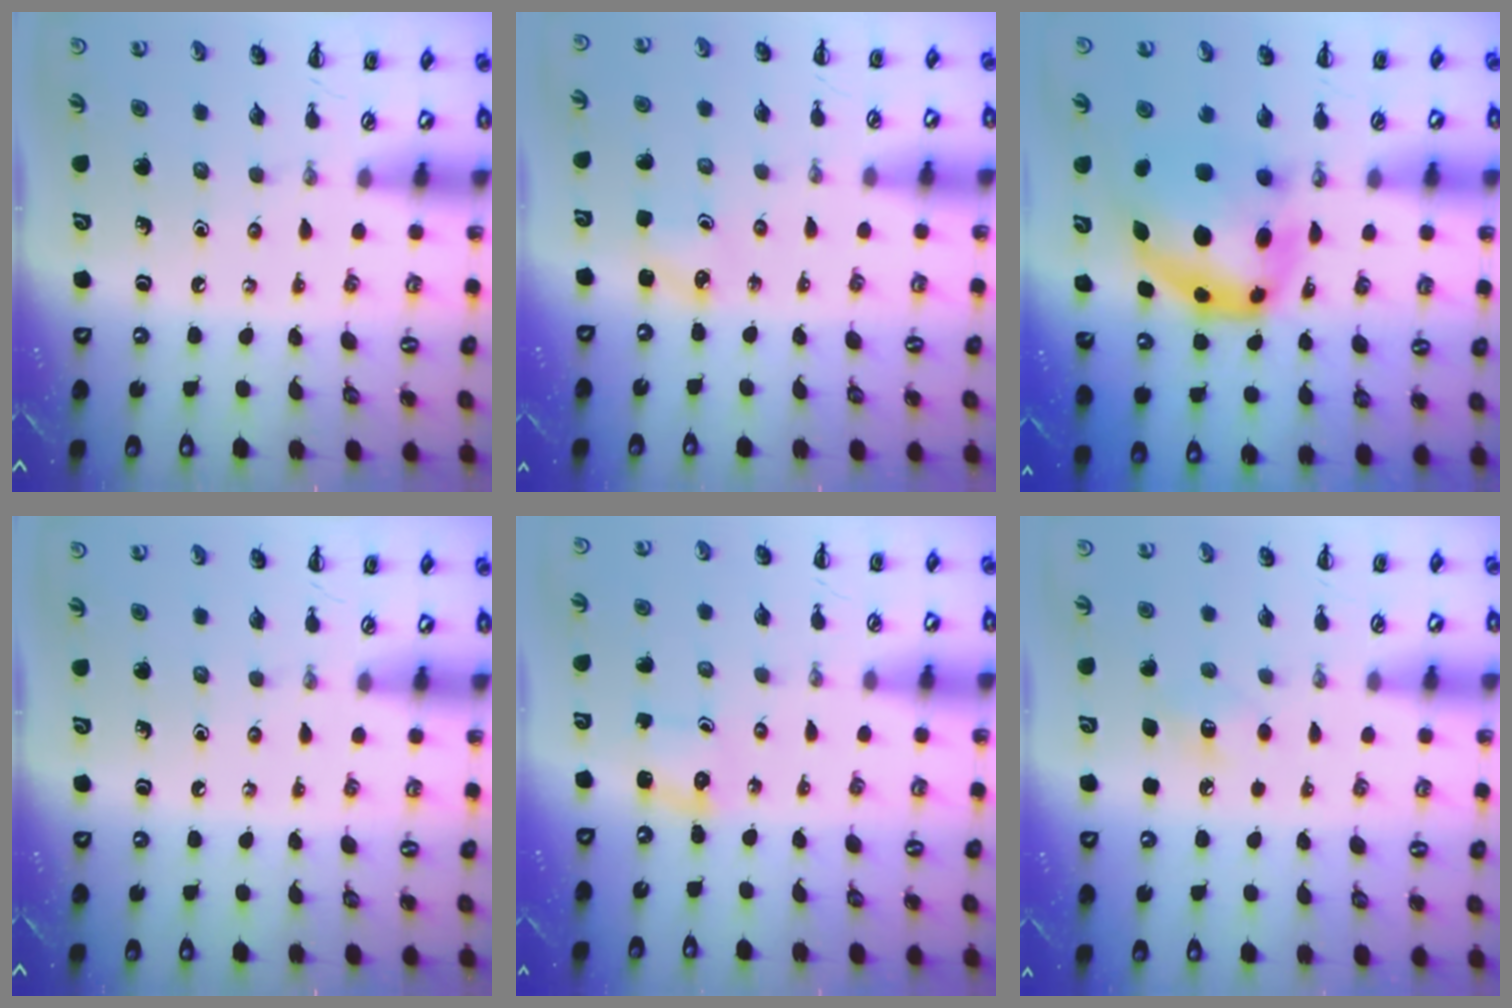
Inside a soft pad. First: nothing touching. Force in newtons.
{"total": 2.3, "press": 2.2, "slide": 0.7}
{"total": 9.1, "press": 8.8, "slide": 2.2}
{"total": 0.0}
{"total": 0.9, "press": 0.9, "slide": 0.3}
{"total": 6.1, "press": 5.9, "slide": 1.6}